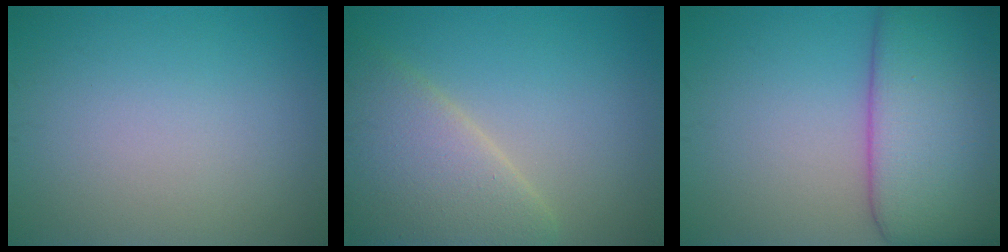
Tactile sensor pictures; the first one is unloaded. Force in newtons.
{"total": 6.4, "press": 6.4, "slide": 0.6}
{"total": 11.6, "press": 11.6, "slide": 0.6}